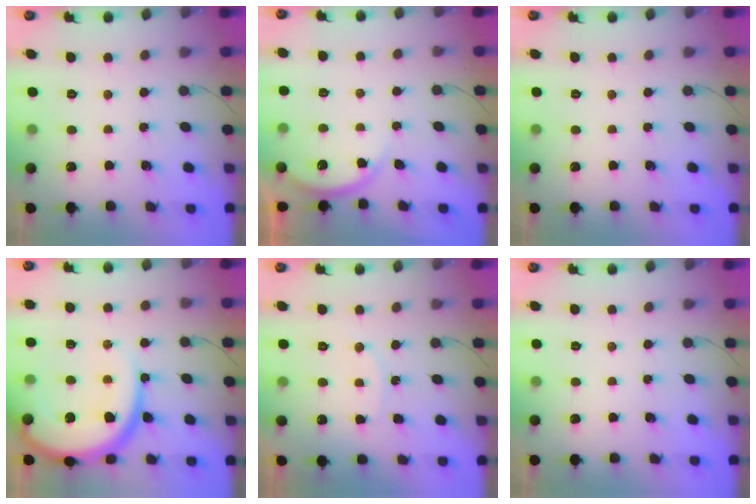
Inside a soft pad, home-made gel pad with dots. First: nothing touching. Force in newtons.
{"total": 3.0, "press": 2.9, "slide": 0.4}
{"total": 0.0}
{"total": 18.1, "press": 18.0, "slide": 1.7}
{"total": 6.2, "press": 6.2, "slide": 0.3}
{"total": 0.0}